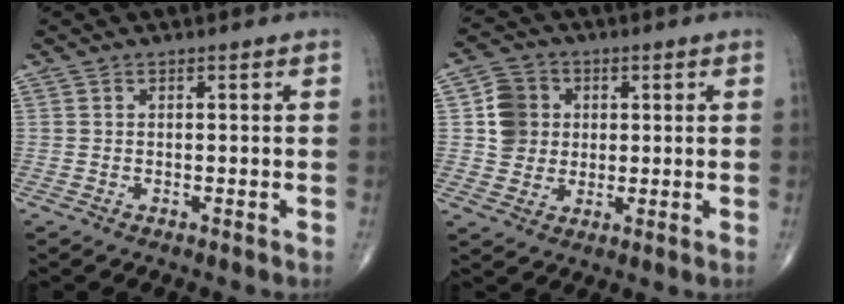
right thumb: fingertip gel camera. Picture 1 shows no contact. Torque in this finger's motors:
{"motor_torque": [-0.73, 0.78, -0.04, -0.01, 0.02]}